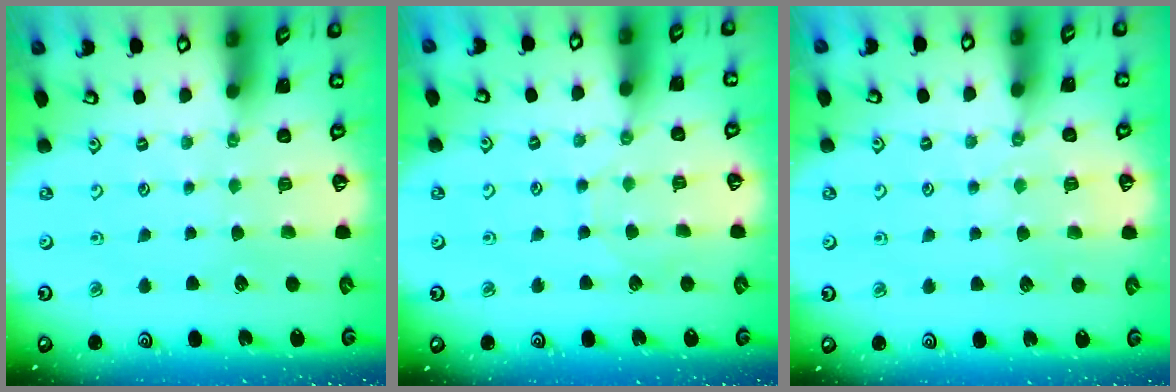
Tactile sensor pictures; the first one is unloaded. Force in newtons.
{"total": 2.8, "press": 2.8, "slide": 0.4}
{"total": 4.8, "press": 4.7, "slide": 0.7}